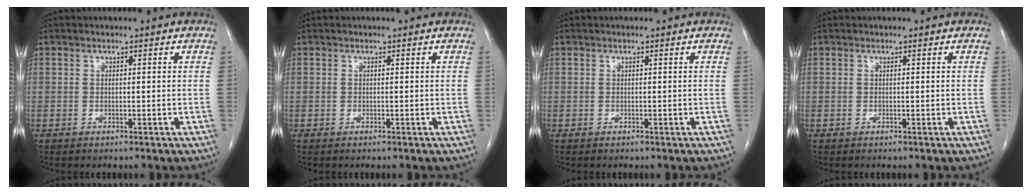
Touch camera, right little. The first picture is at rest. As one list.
[{"total": 0.0}, {"total": 0.0}, {"total": 0.0}]